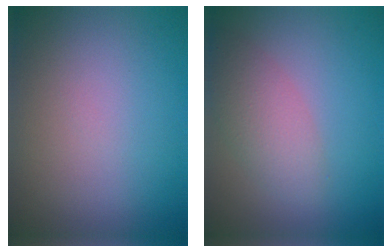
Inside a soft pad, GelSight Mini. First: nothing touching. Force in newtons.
{"total": 3.3, "press": 3.3, "slide": 0.1}